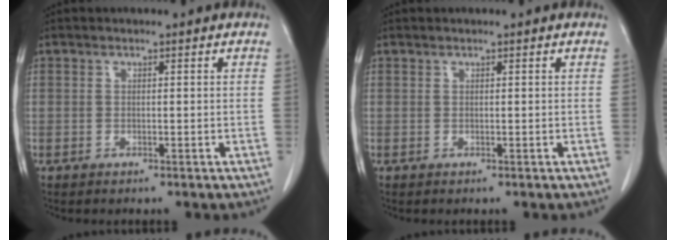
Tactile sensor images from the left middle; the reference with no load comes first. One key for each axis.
{"total": 0.0}